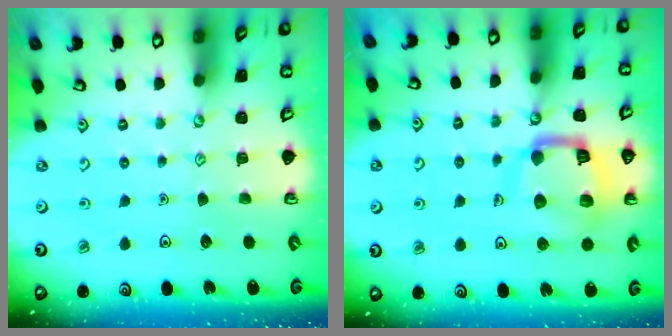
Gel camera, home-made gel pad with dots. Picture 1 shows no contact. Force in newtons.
{"total": 14.5, "press": 14.4, "slide": 1.6}